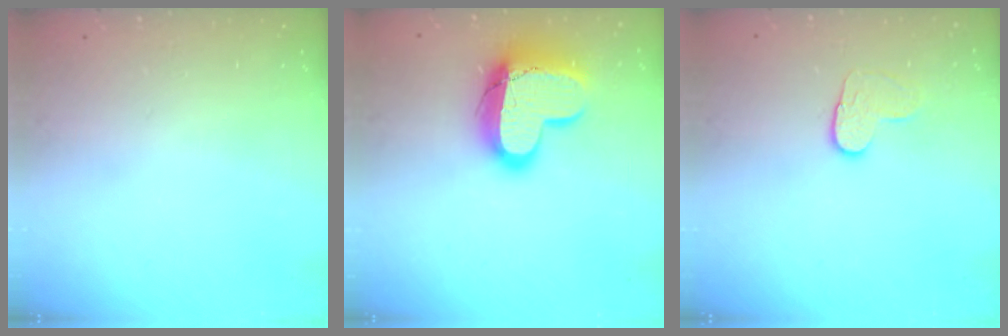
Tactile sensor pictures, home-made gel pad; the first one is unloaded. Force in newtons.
{"total": 16.7, "press": 16.7, "slide": 1.5}
{"total": 4.9, "press": 4.8, "slide": 0.5}